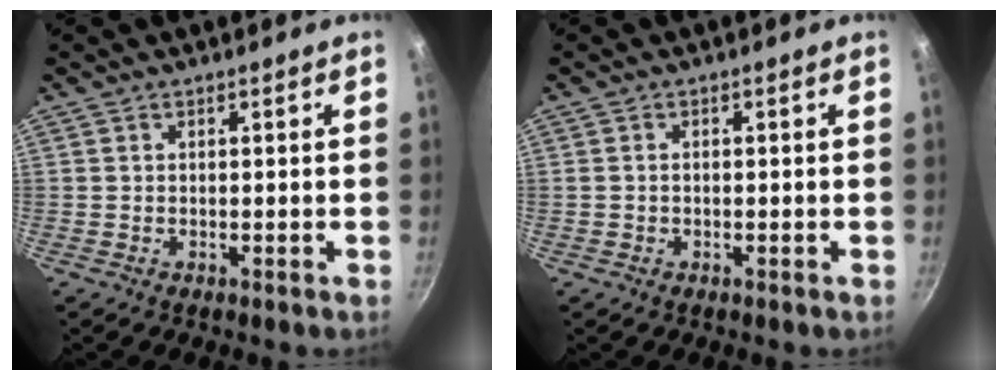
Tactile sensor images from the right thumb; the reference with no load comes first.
{"total": 0.6, "force": [-0.1, 0.5, 0.3], "torque": [-0.006, 0.003, 0.000]}